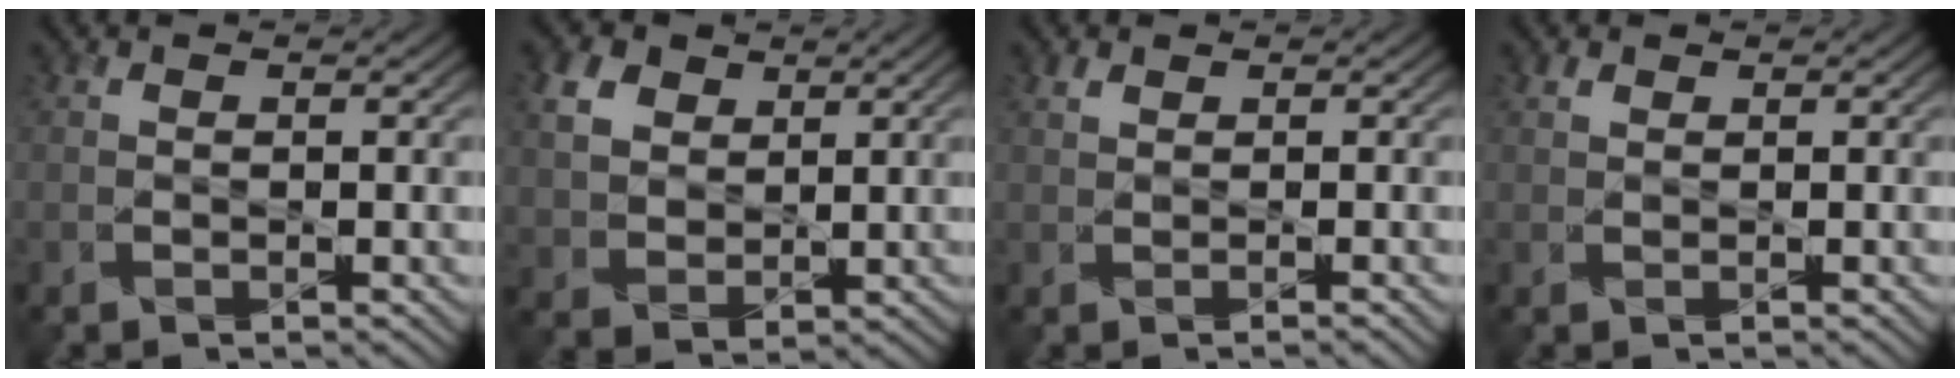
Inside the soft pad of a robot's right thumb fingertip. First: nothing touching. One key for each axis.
{"total": 6.2, "fx": 2.6, "fy": 4.7, "fz": 3.1, "tx": -0.097, "ty": 0.003, "tz": 0.047}
{"total": 0.9, "fx": 0.5, "fy": 0.3, "fz": 0.6, "tx": -0.017, "ty": 0.001, "tz": 0.010}
{"total": 0.8, "fx": 0.6, "fy": 0.5, "fz": 0.4, "tx": -0.014, "ty": -0.001, "tz": 0.012}